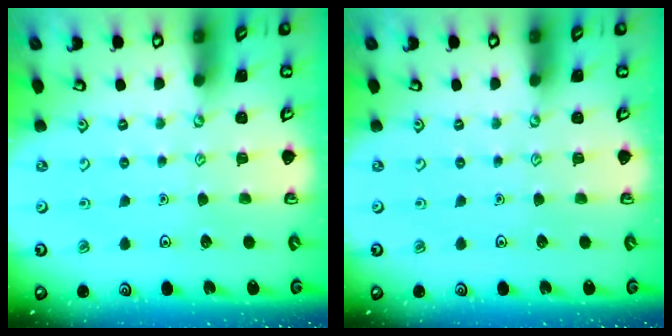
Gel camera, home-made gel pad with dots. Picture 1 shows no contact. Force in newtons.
{"total": 0.0}